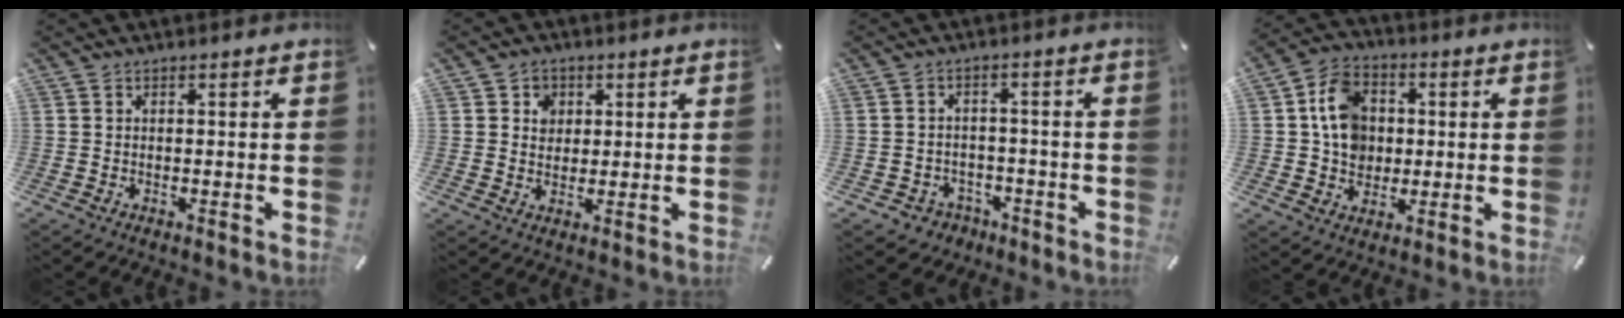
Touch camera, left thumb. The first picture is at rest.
{"total": 4.1, "force": [1.0, 3.9, 1.1], "torque": [-0.007, 0.000, 0.013]}
{"total": 3.9, "force": [-1.6, 3.5, 0.5], "torque": [-0.011, 0.007, -0.030]}
{"total": 10.2, "force": [0.8, 8.9, 4.8], "torque": [-0.095, 0.015, 0.018]}